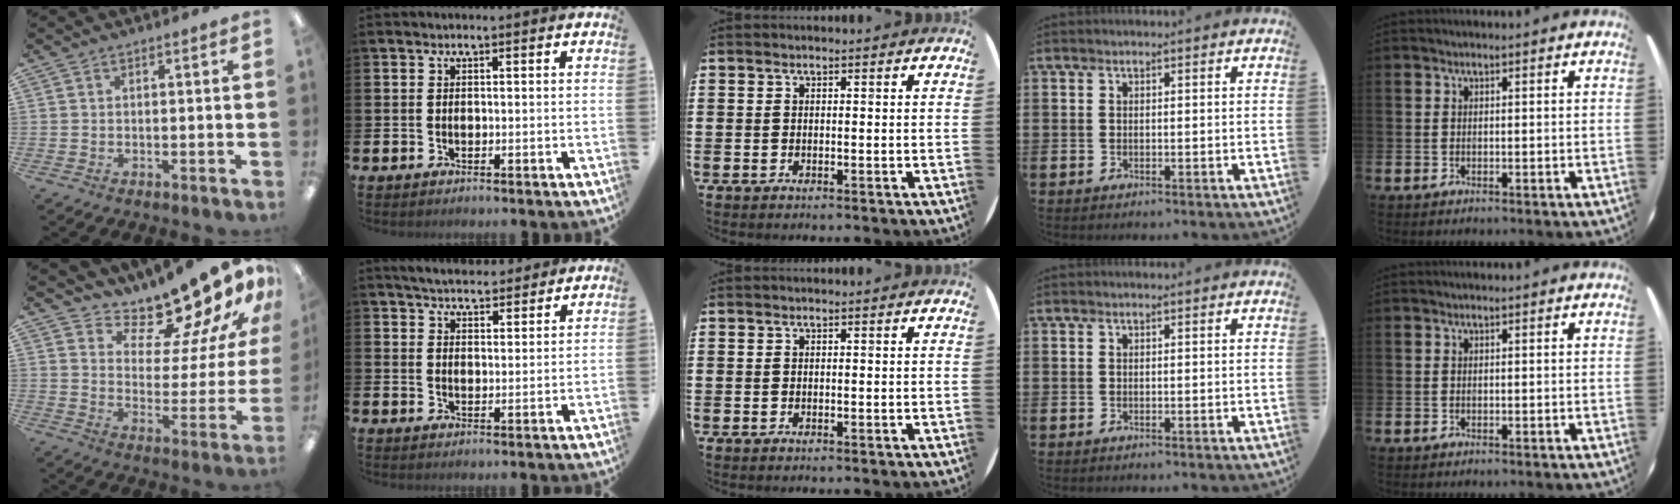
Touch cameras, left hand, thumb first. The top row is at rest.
{"thumb": {"total": 15.8, "force": [13.8, 4.5, 6.2], "torque": [-0.091, -0.115, 0.231]}, "index": {"total": 4.5, "force": [4.4, 0.8, 0.3], "torque": [-0.015, -0.021, 0.080]}}